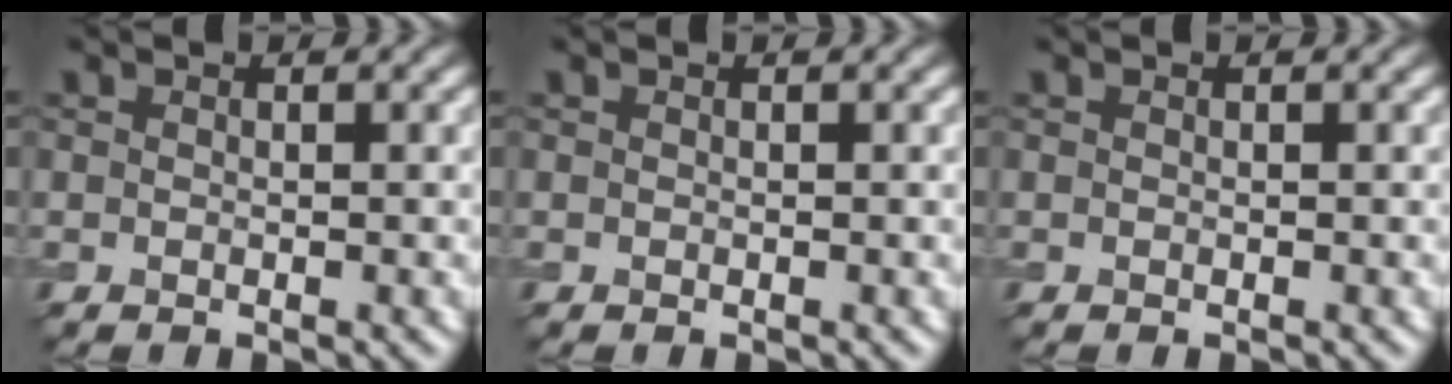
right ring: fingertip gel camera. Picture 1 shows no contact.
{"total": 0.0}
{"total": 0.0}